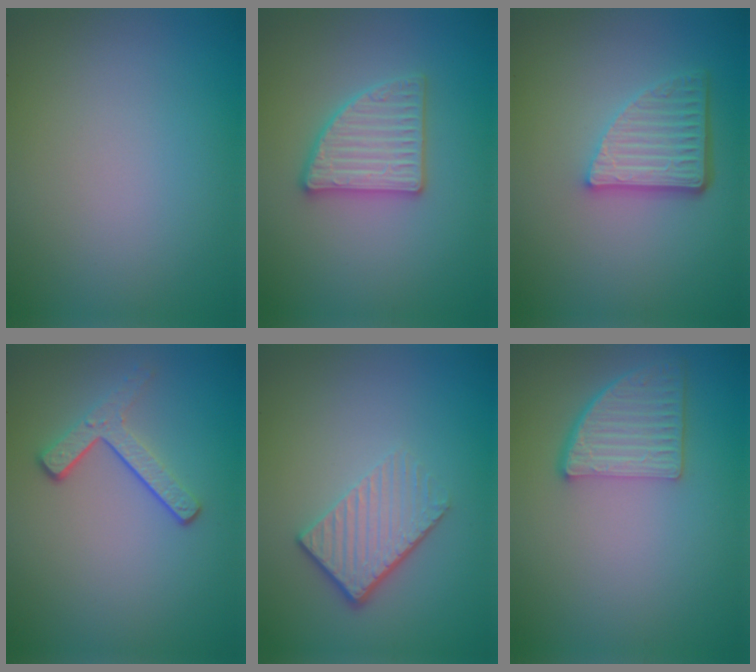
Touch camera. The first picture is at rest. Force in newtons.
{"total": 3.6, "press": 3.5, "slide": 0.5}
{"total": 5.0, "press": 3.5, "slide": 3.6}
{"total": 3.0, "press": 2.2, "slide": 2.0}
{"total": 4.1, "press": 2.8, "slide": 3.0}
{"total": 4.5, "press": 3.5, "slide": 2.8}